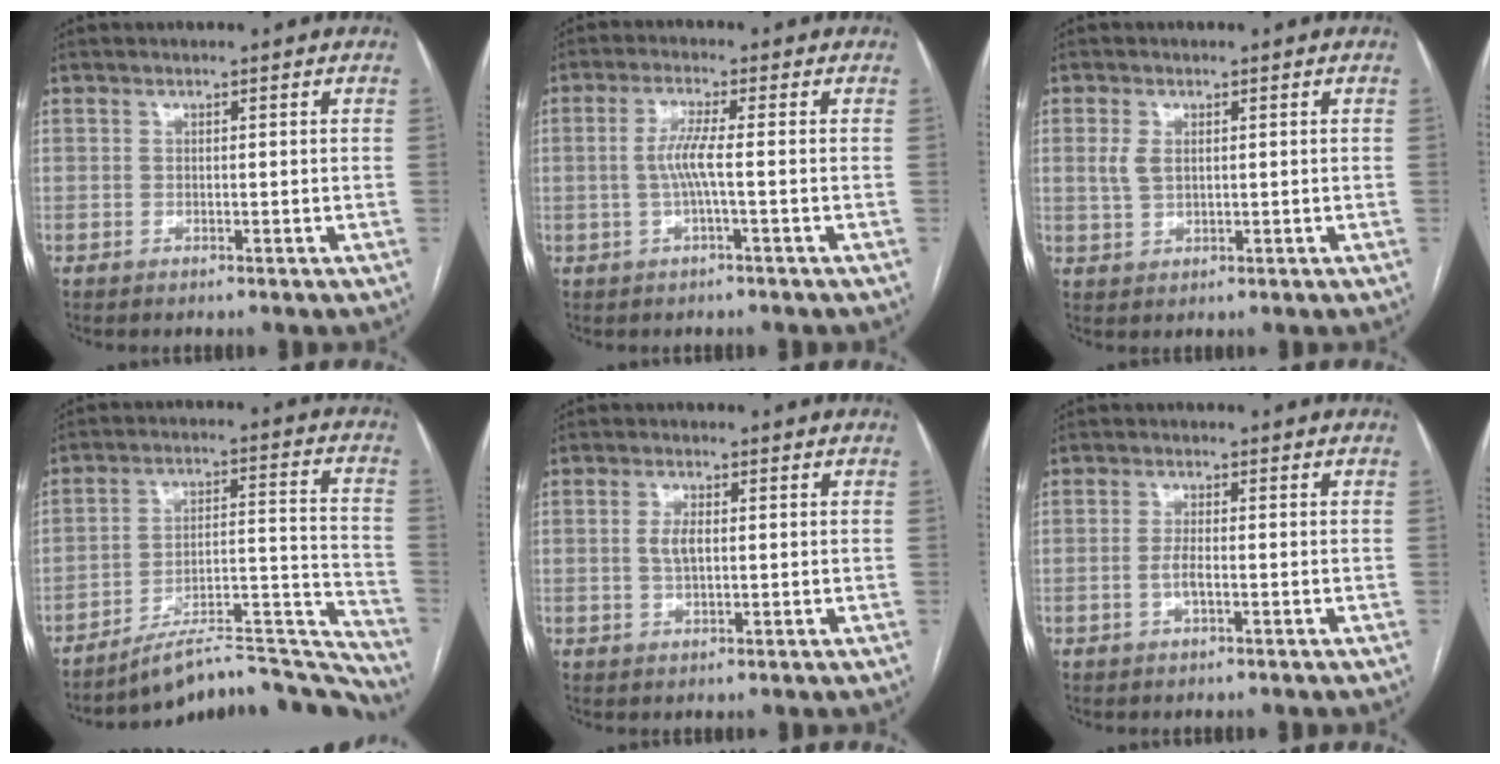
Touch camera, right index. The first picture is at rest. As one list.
[{"total": 4.0, "force": [-0.4, -0.2, 4.0], "torque": [-0.085, 0.004, -0.009]}, {"total": 2.9, "force": [0.7, 1.7, 2.2], "torque": [-0.049, 0.005, 0.017]}, {"total": 19.0, "force": [-18.4, 1.9, 4.3], "torque": [-0.022, 0.052, -0.269]}, {"total": 2.9, "force": [0.2, 1.2, 2.6], "torque": [-0.054, 0.002, 0.005]}, {"total": 2.1, "force": [-0.7, 0.4, 1.9], "torque": [-0.042, -0.002, -0.013]}]